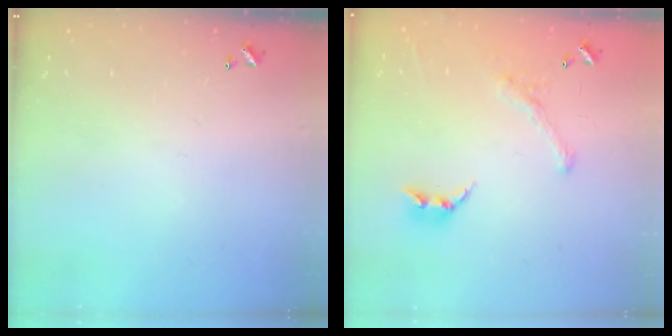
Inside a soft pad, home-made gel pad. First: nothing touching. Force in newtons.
{"total": 1.2, "press": 0.5, "slide": 1.1}